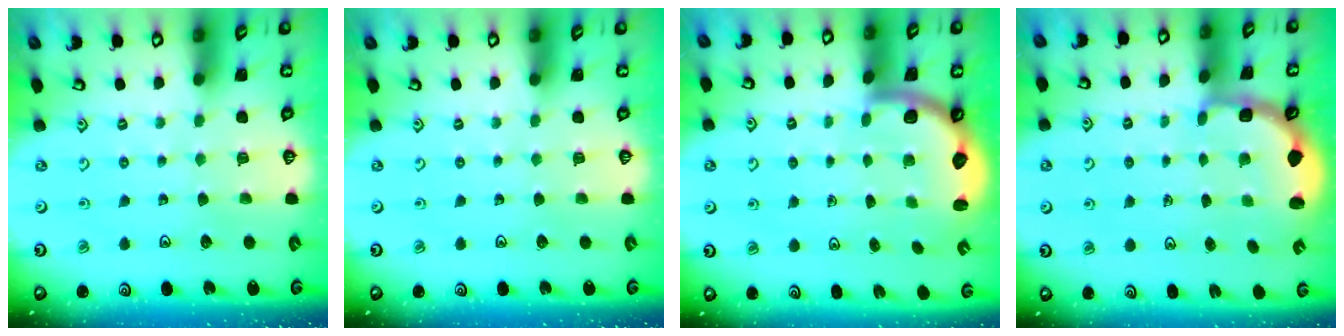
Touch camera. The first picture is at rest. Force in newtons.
{"total": 0.0}
{"total": 2.6, "press": 2.3, "slide": 1.2}
{"total": 2.9, "press": 2.0, "slide": 2.1}